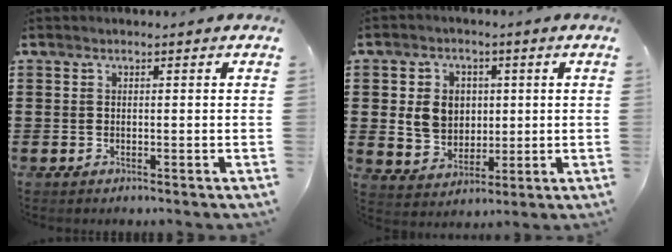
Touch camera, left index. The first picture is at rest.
{"total": 6.3, "force": [1.0, 5.5, 2.9], "torque": [-0.068, 0.014, 0.017]}